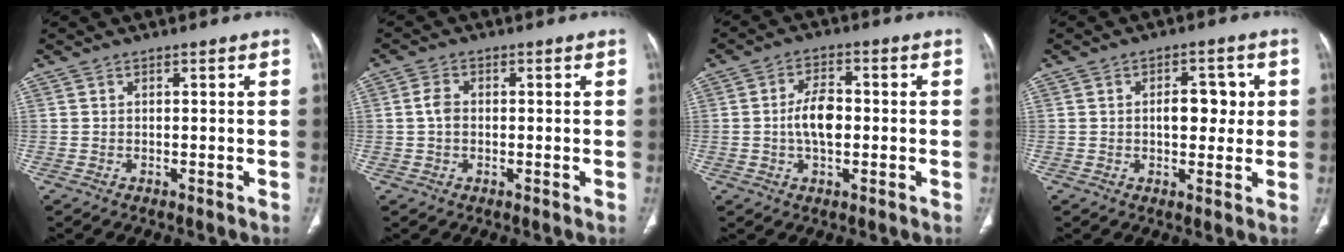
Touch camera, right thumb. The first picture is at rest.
{"total": 2.9, "force": [0.0, 2.1, 2.0], "torque": [-0.038, 0.007, -0.004]}
{"total": 6.9, "force": [-0.4, 3.8, 5.7], "torque": [-0.099, 0.010, -0.011]}
{"total": 6.3, "force": [0.7, 3.7, 5.0], "torque": [-0.043, 0.006, 0.008]}